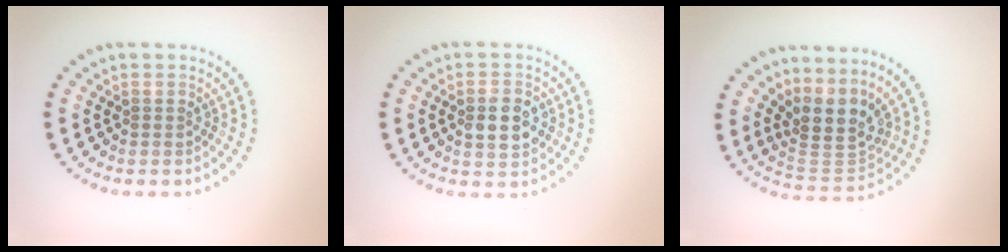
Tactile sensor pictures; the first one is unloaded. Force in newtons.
{"total": 3.6, "press": 3.6, "slide": 0.1}
{"total": 4.0, "press": 3.0, "slide": 2.7}